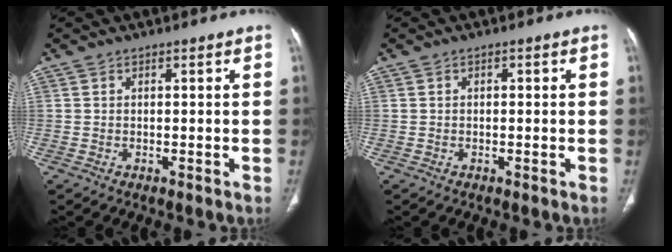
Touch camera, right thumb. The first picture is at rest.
{"total": 0.5, "force": [0.1, 0.3, 0.4], "torque": [-0.003, 0.001, -0.001]}